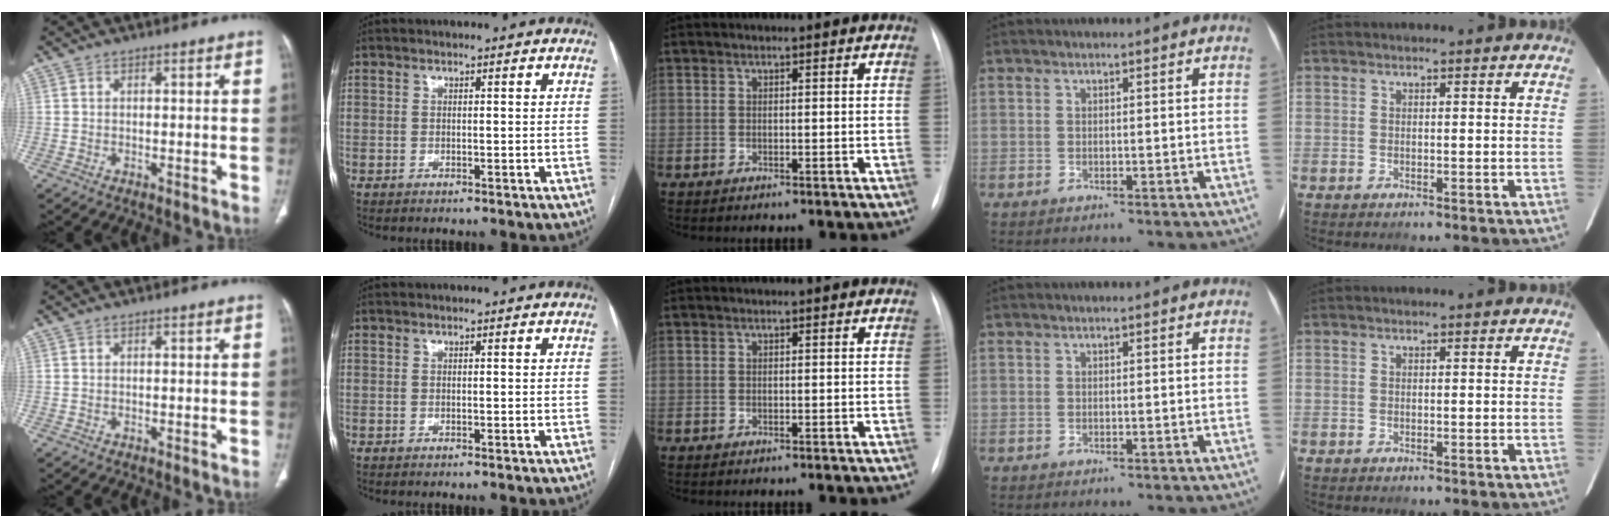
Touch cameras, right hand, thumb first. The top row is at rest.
{}